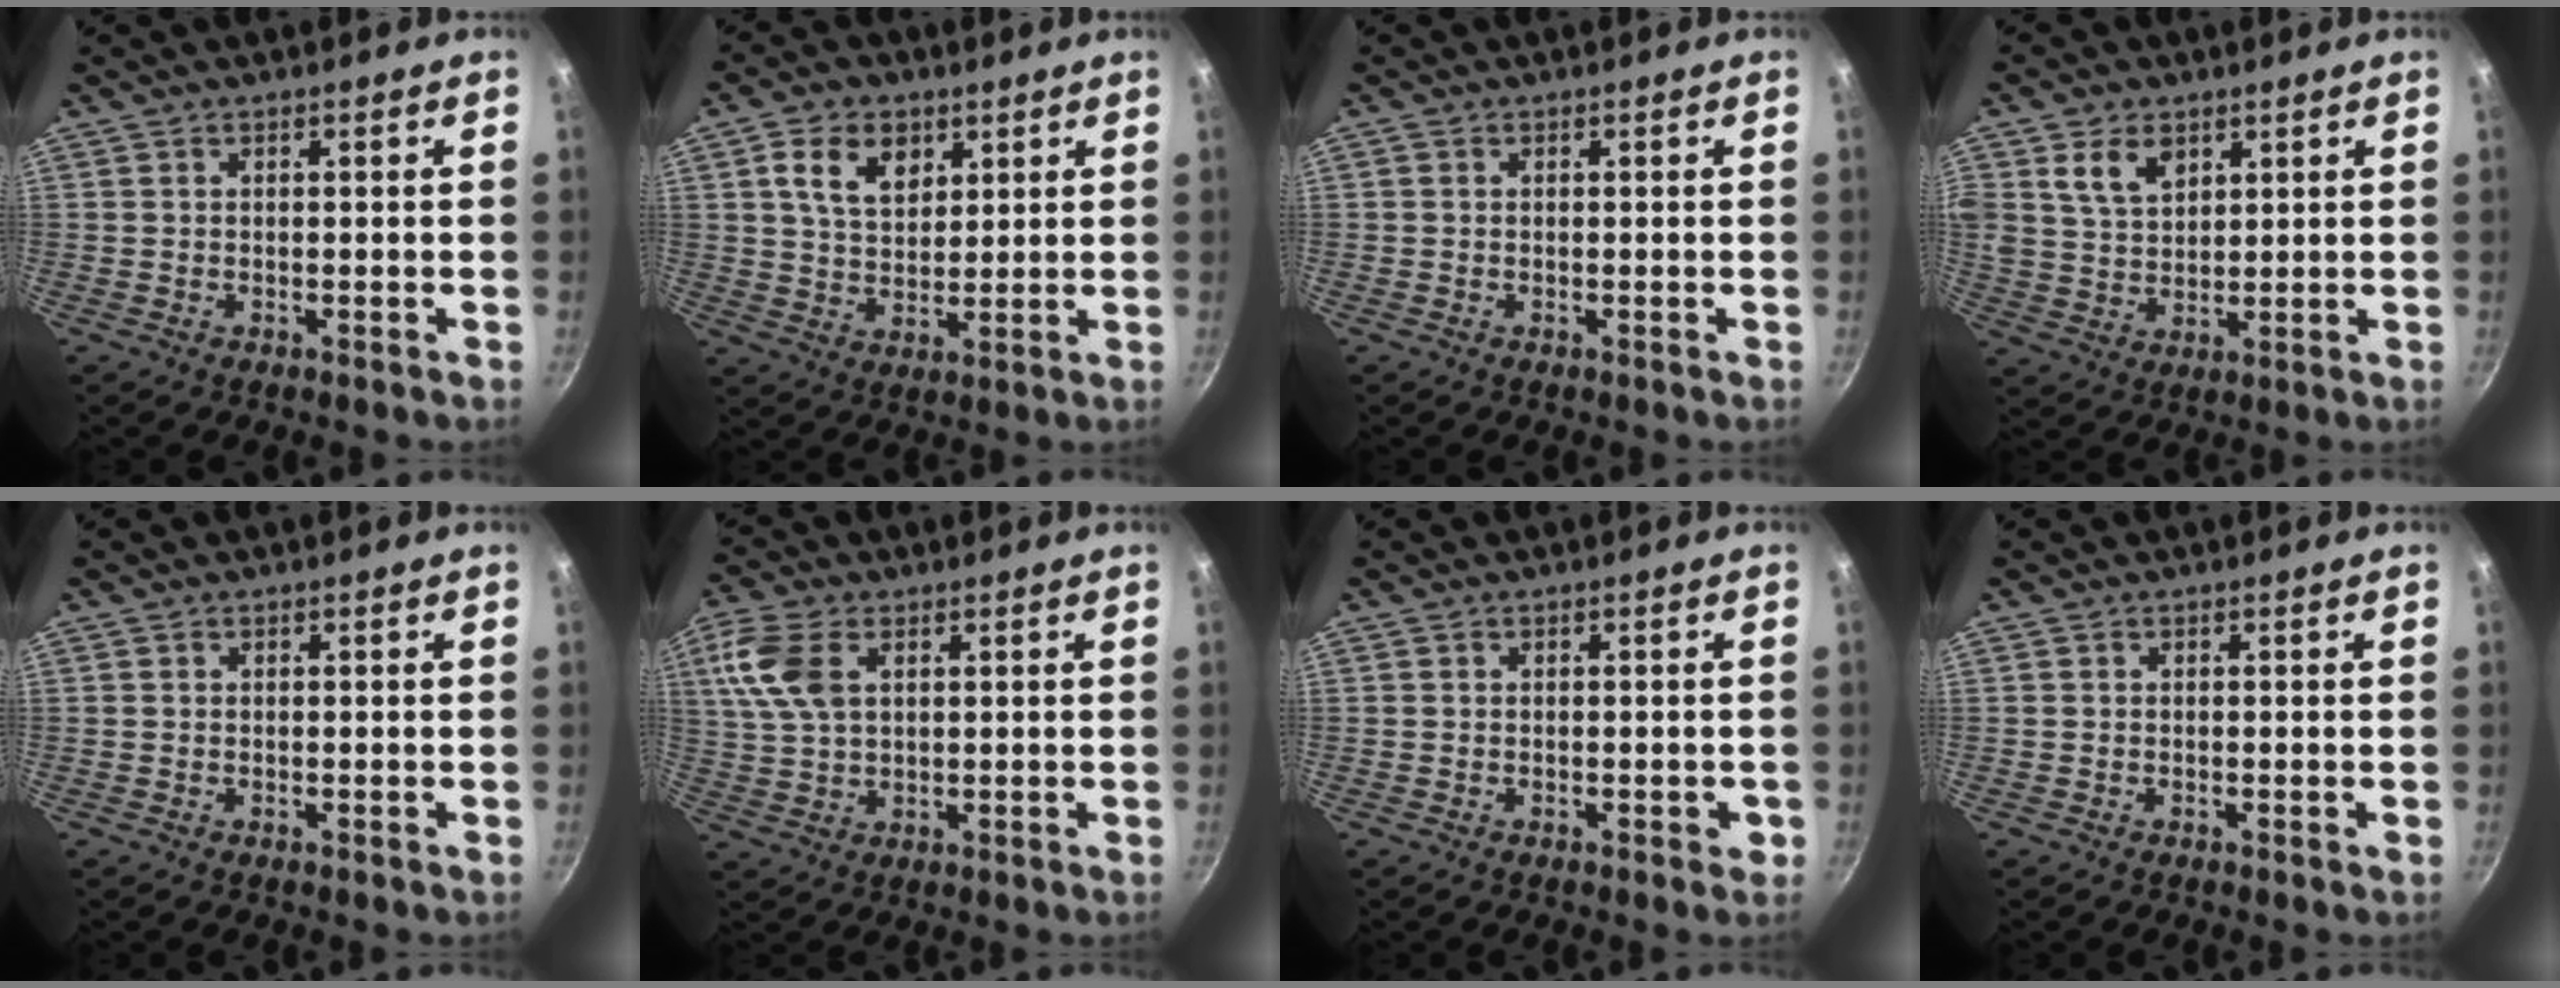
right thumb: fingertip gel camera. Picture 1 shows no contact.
{"total": 8.9, "force": [3.6, 6.1, 5.5], "torque": [-0.073, -0.012, 0.063]}
{"total": 0.7, "force": [0.2, 0.5, 0.5], "torque": [-0.011, 0.003, 0.004]}
{"total": 7.4, "force": [3.5, 5.0, 4.2], "torque": [-0.063, -0.016, 0.068]}
{"total": 0.0}
{"total": 10.0, "force": [3.2, 6.2, 7.2], "torque": [-0.148, 0.001, 0.060]}
{"total": 1.7, "force": [-0.5, 1.1, 1.2], "torque": [-0.003, 0.004, -0.008]}
{"total": 0.0}